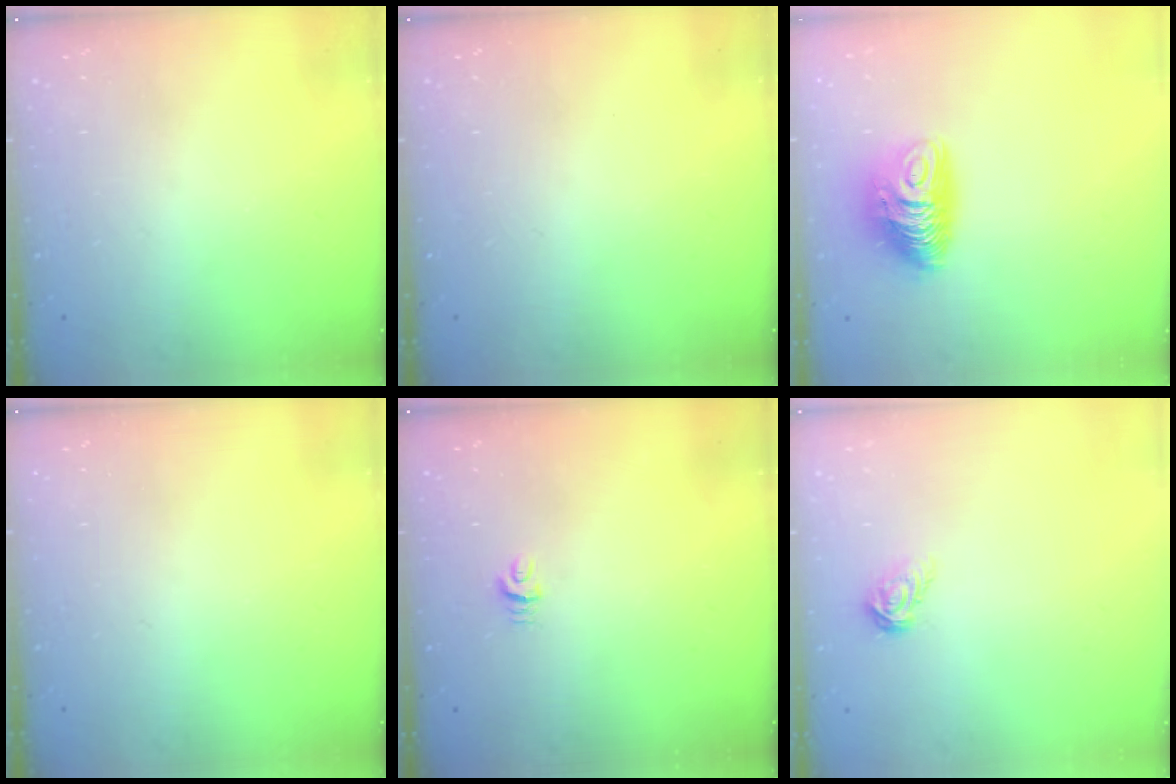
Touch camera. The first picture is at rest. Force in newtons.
{"total": 0.0}
{"total": 10.1, "press": 10.1, "slide": 0.5}
{"total": 0.0}
{"total": 4.5, "press": 4.5, "slide": 0.5}
{"total": 4.7, "press": 4.7, "slide": 0.4}